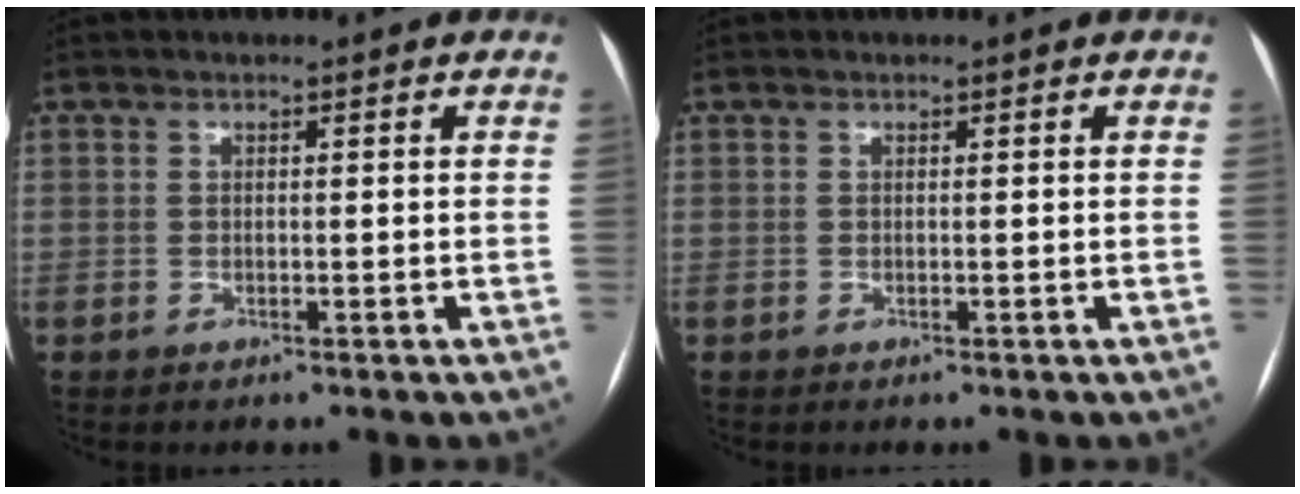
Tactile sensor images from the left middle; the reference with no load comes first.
{"total": 0.0}